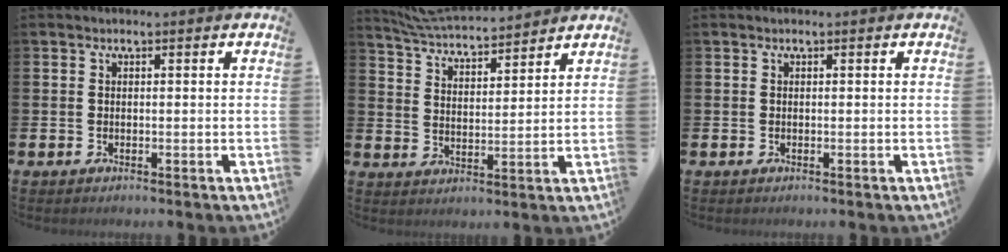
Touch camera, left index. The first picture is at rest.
{"total": 5.2, "force": [5.2, 0.5, 0.7], "torque": [-0.039, -0.036, 0.091]}
{"total": 0.0}